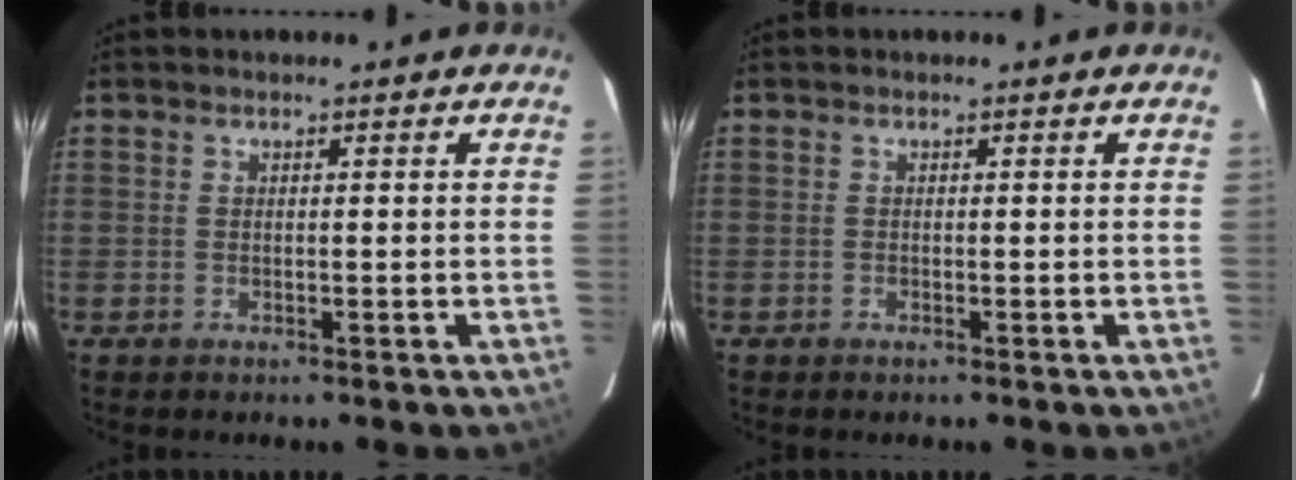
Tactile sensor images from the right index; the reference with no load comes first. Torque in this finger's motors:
{"motor_torque": [0.05, 0.46, -0.01, 0.00]}